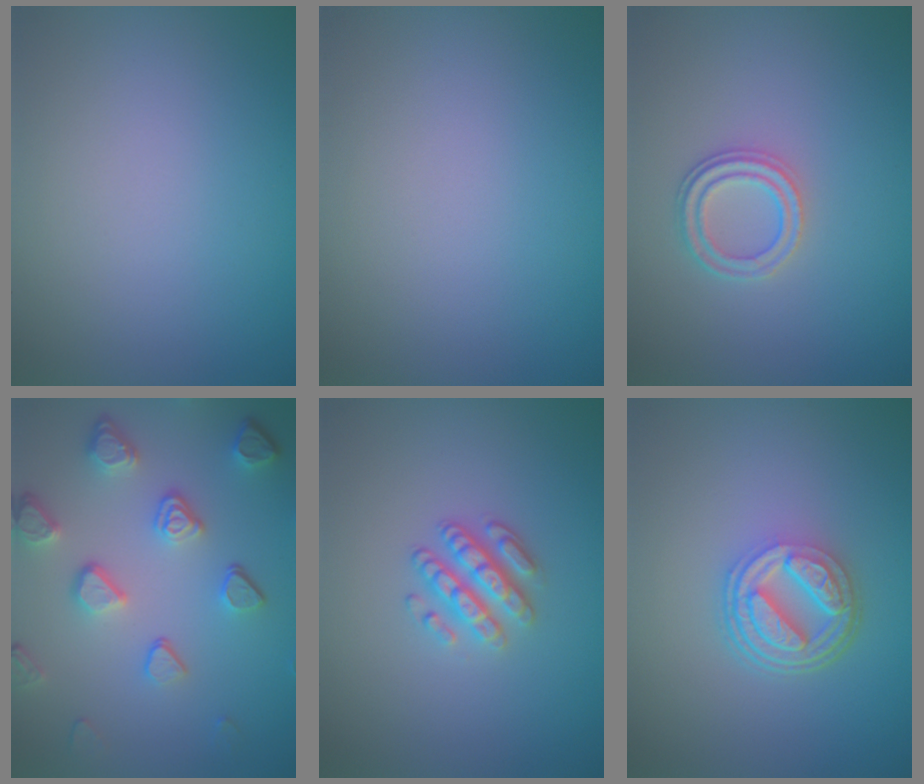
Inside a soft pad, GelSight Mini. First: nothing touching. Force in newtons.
{"total": 0.0}
{"total": 2.3, "press": 2.2, "slide": 0.8}
{"total": 5.2, "press": 4.0, "slide": 3.3}
{"total": 3.0, "press": 2.6, "slide": 1.5}
{"total": 5.2, "press": 3.9, "slide": 3.5}